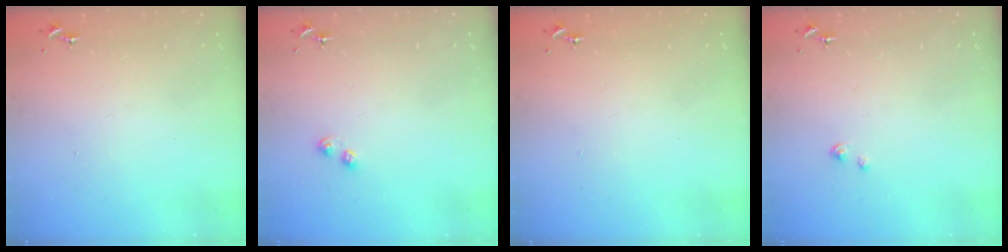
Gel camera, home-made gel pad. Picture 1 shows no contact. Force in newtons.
{"total": 3.9, "press": 3.9, "slide": 0.5}
{"total": 0.0}
{"total": 2.3, "press": 2.3, "slide": 0.3}